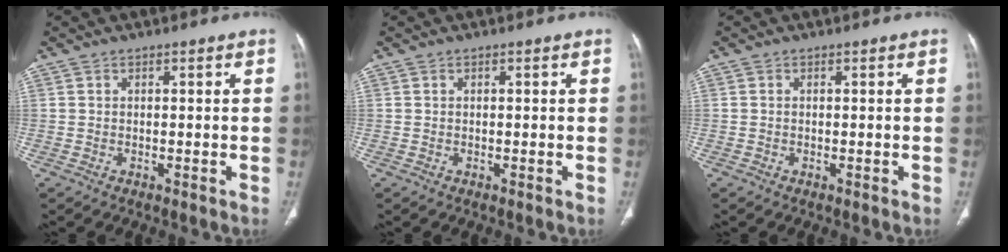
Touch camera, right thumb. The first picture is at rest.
{"total": 0.0}
{"total": 0.0}